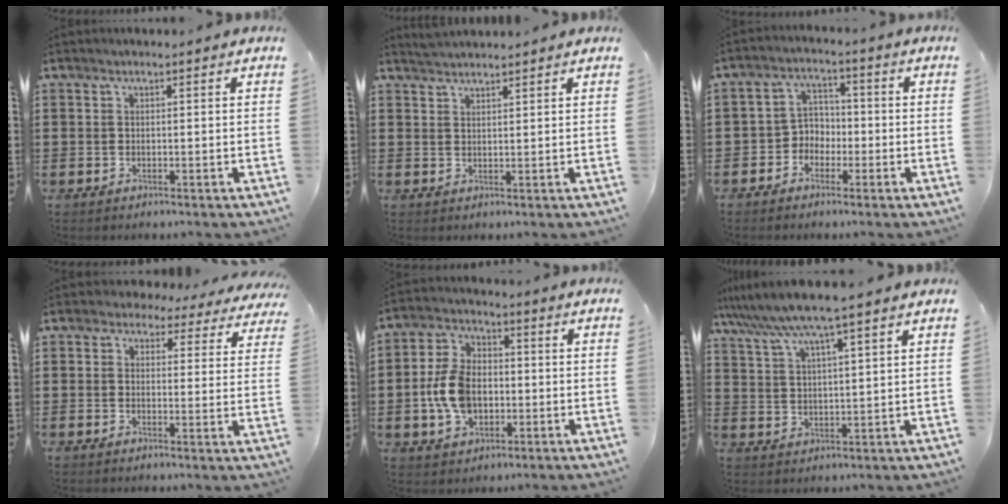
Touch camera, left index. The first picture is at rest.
{"total": 2.0, "force": [2.0, -0.1, 0.0], "torque": [-0.004, 0.003, 0.039]}
{"total": 4.0, "force": [-2.3, 3.2, 0.9], "torque": [-0.029, 0.011, -0.050]}
{"total": 2.9, "force": [2.4, 1.4, 0.6], "torque": [-0.018, -0.012, 0.041]}
{"total": 8.5, "force": [-1.3, 5.8, 6.2], "torque": [-0.153, 0.005, -0.029]}
{"total": 7.0, "force": [5.7, 0.0, 4.2], "torque": [-0.098, -0.021, 0.097]}